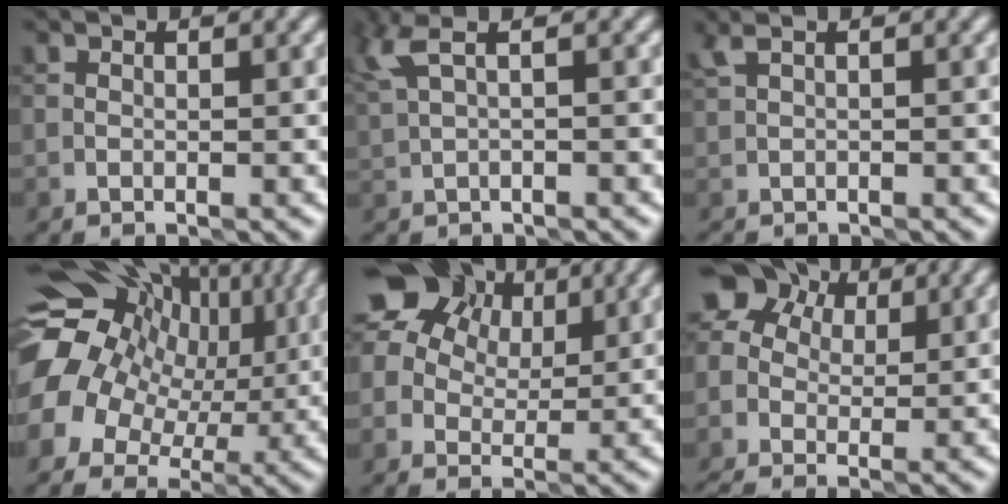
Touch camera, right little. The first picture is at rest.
{"total": 2.3, "force": [1.3, 0.5, 1.9], "torque": [-0.043, 0.008, 0.030]}
{"total": 0.5, "force": [0.2, 0.1, 0.5], "torque": [-0.011, -0.001, 0.007]}
{"total": 15.3, "force": [2.7, 12.6, 8.2], "torque": [-0.153, 0.014, 0.037]}
{"total": 10.7, "force": [5.2, 7.1, 6.1], "torque": [-0.095, 0.037, 0.071]}
{"total": 7.2, "force": [1.8, 5.6, 4.1], "torque": [-0.086, 0.033, 0.019]}